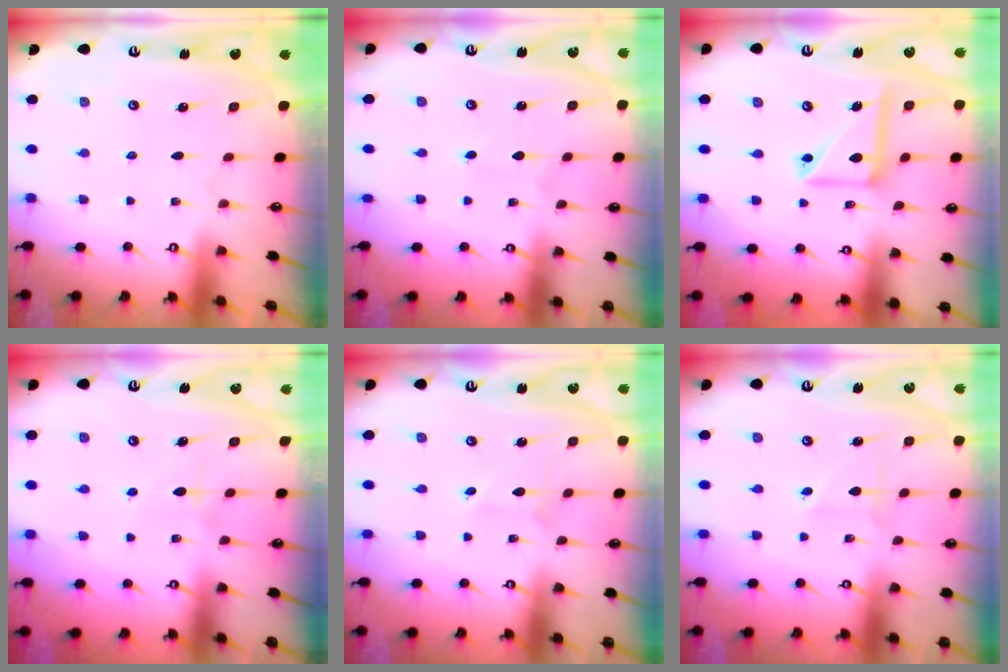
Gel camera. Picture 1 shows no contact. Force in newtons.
{"total": 0.7, "press": 0.7, "slide": 0.0}
{"total": 13.7, "press": 13.6, "slide": 1.7}
{"total": 5.0, "press": 5.0, "slide": 0.7}
{"total": 2.2, "press": 2.1, "slide": 0.3}
{"total": 3.0, "press": 3.0, "slide": 0.2}